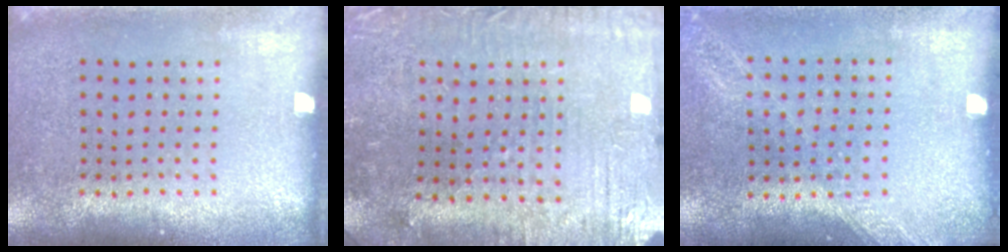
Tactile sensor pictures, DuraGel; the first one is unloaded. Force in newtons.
{"total": 1.0, "press": 0.9, "slide": 0.4}
{"total": 1.1, "press": 1.1, "slide": 0.2}